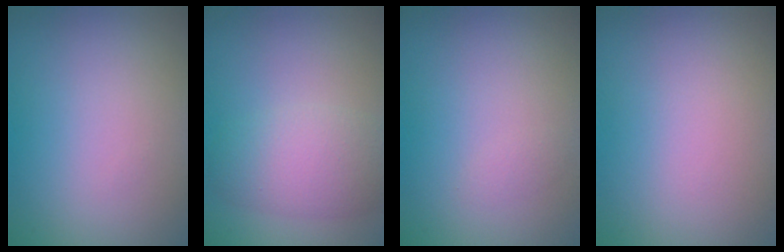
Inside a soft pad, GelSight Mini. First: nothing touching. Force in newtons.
{"total": 4.5, "press": 4.5, "slide": 0.2}
{"total": 0.6, "press": 0.6, "slide": 0.0}
{"total": 0.0}